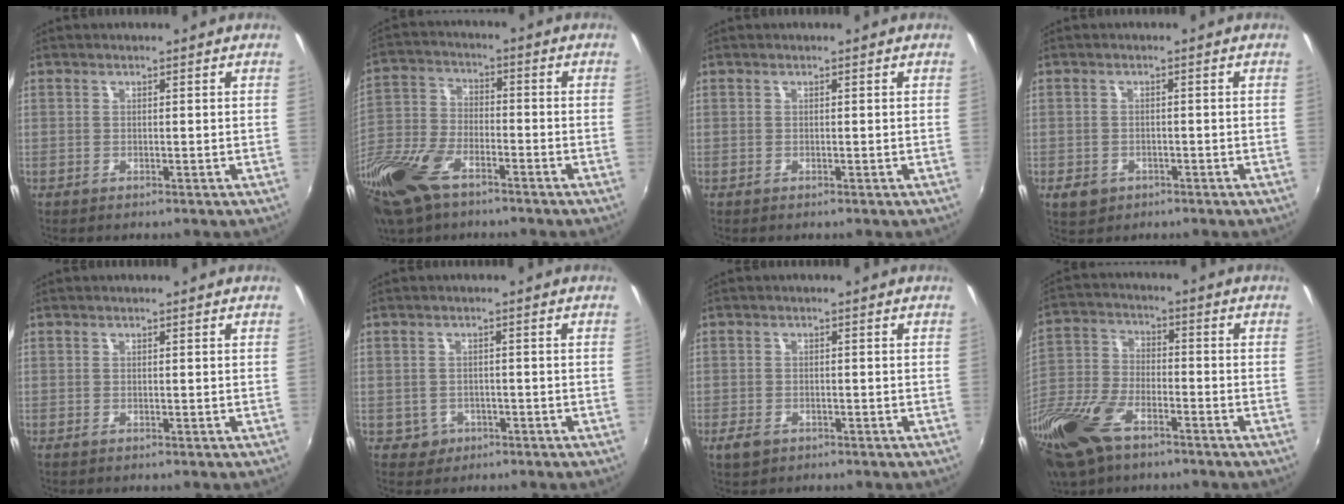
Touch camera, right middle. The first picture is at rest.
{"total": 19.6, "force": [-12.3, 9.6, 11.8], "torque": [-0.292, -0.032, -0.242]}
{"total": 0.0}
{"total": 3.5, "force": [-1.6, 2.8, 1.4], "torque": [-0.032, -0.001, -0.021]}
{"total": 0.0}
{"total": 3.2, "force": [-1.2, 2.9, 0.5], "torque": [-0.019, 0.004, -0.013]}
{"total": 2.7, "force": [-1.6, 1.8, 1.3], "torque": [-0.029, -0.003, -0.027]}
{"total": 21.5, "force": [-13.2, 10.6, 13.2], "torque": [-0.325, -0.036, -0.253]}